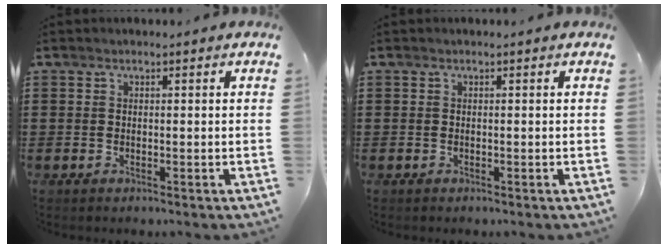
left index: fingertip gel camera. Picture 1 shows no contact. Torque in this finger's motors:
{"motor_torque": [-0.01, 0.01, 0.00, -0.01]}